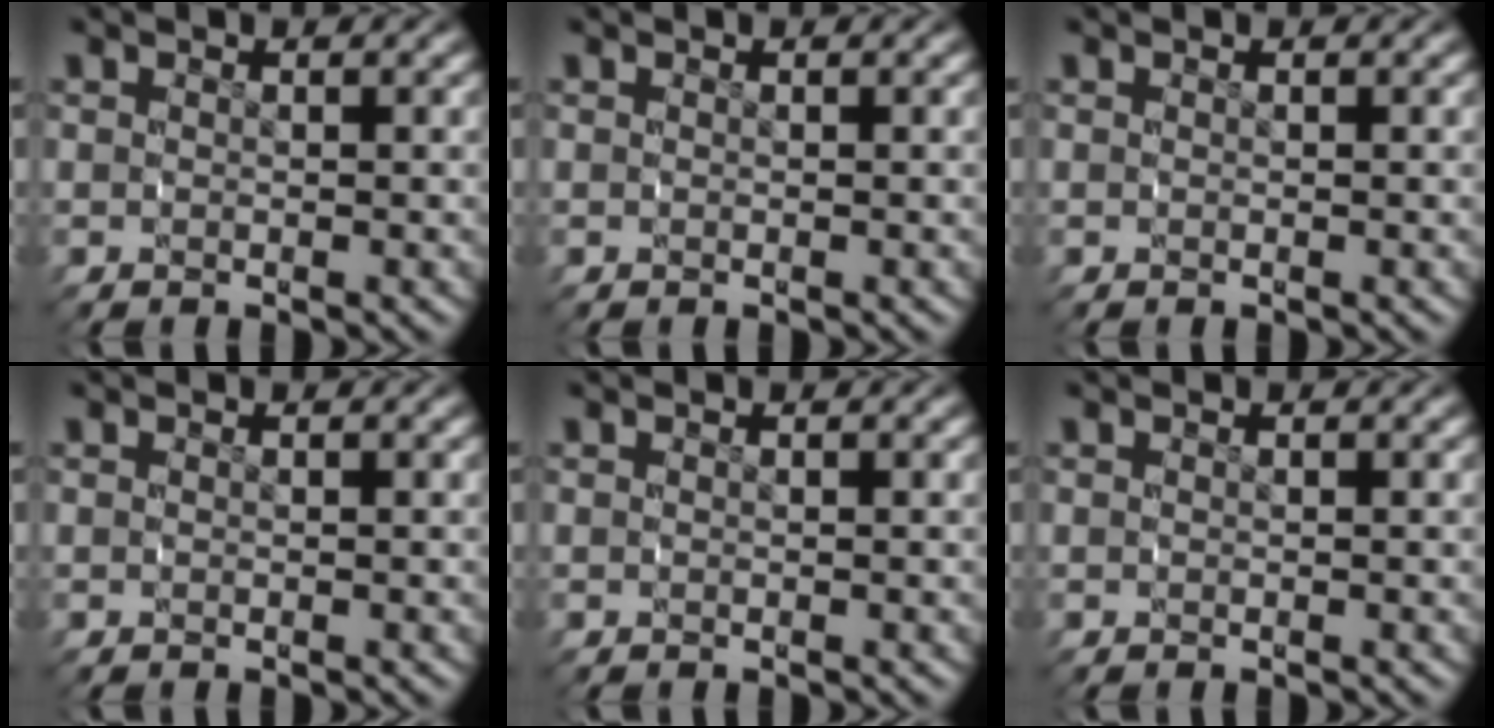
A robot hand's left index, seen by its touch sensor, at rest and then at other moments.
{"total": 0.0}
{"total": 0.0}
{"total": 0.0}
{"total": 0.0}
{"total": 0.0}